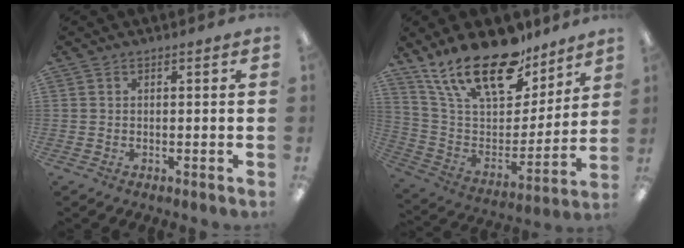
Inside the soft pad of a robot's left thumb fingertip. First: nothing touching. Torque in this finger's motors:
{"motor_torque": [0.66, 0.64, 1.42, -1.35, 0.41]}